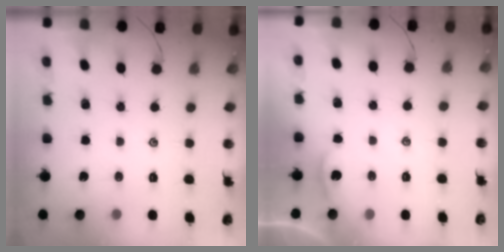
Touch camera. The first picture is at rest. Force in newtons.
{"total": 1.2, "press": 1.2, "slide": 0.1}